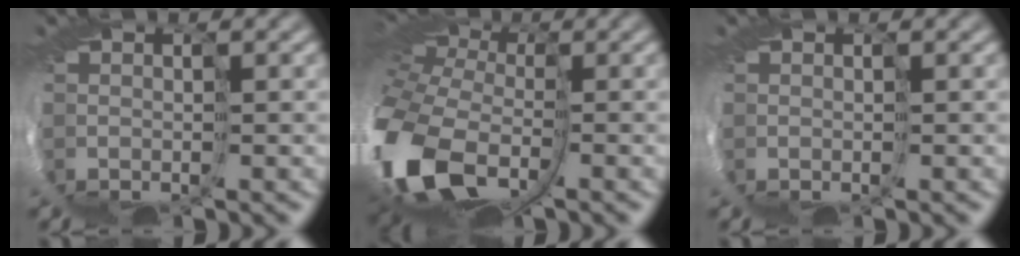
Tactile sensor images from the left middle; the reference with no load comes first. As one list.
[{"total": 13.8, "force": [-4.8, 9.0, 9.3], "torque": [-0.258, -0.049, -0.064]}, {"total": 0.7, "force": [-0.3, 0.6, 0.1], "torque": [-0.001, -0.004, -0.005]}]